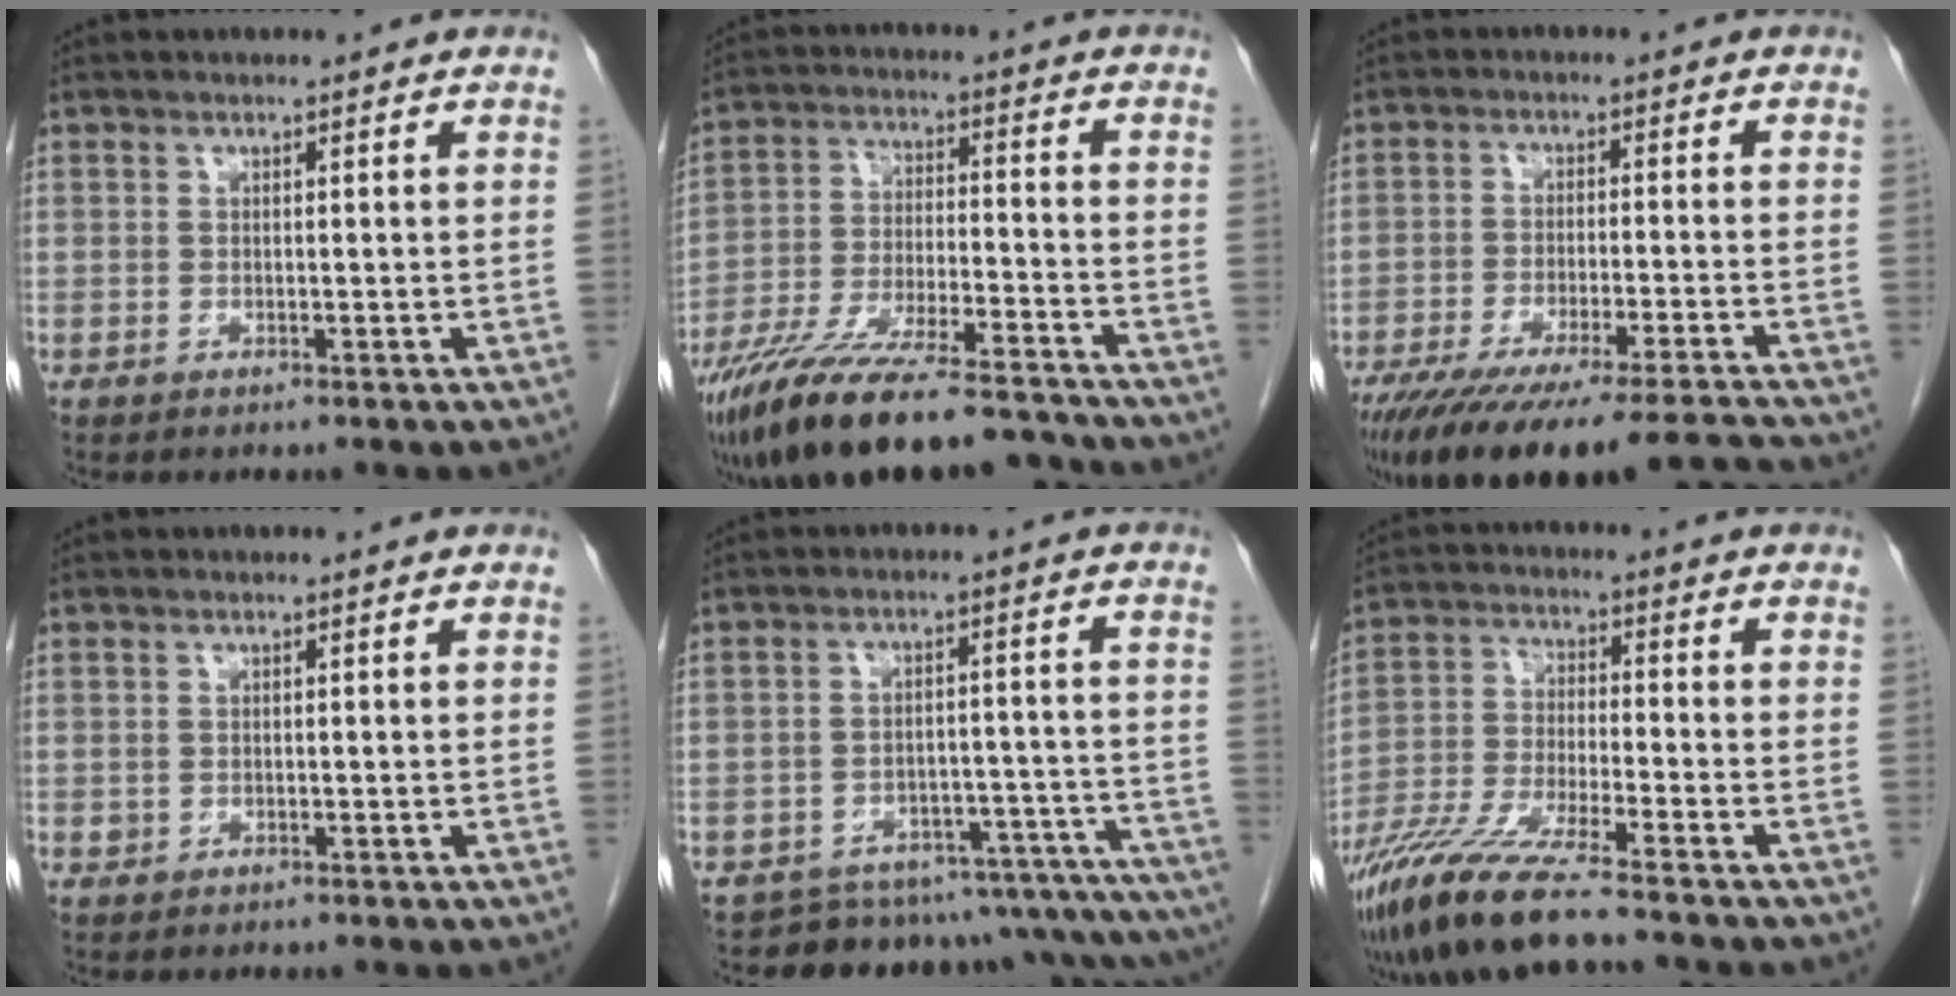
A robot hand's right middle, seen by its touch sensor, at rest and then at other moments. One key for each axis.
{"total": 19.0, "fx": -16.1, "fy": 2.9, "fz": 9.8, "tx": -0.174, "ty": -0.021, "tz": -0.271}
{"total": 19.5, "fx": -17.0, "fy": 0.0, "fz": 9.6, "tx": -0.128, "ty": -0.045, "tz": -0.254}
{"total": 0.5, "fx": -0.1, "fy": 0.5, "fz": 0.1, "tx": 0.000, "ty": 0.003, "tz": -0.001}
{"total": 17.6, "fx": -17.0, "fy": 3.7, "fz": 2.5, "tx": 0.014, "ty": 0.041, "tz": -0.202}
{"total": 11.4, "fx": -9.0, "fy": -0.1, "fz": 7.0, "tx": -0.143, "ty": -0.035, "tz": -0.169}